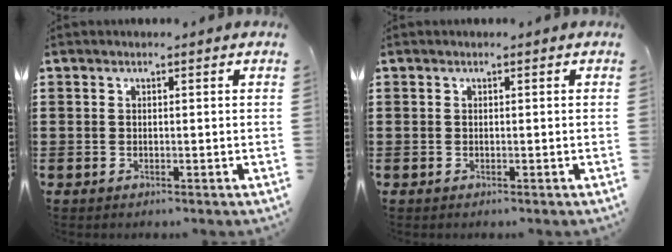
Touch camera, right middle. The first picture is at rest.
{"total": 0.0}